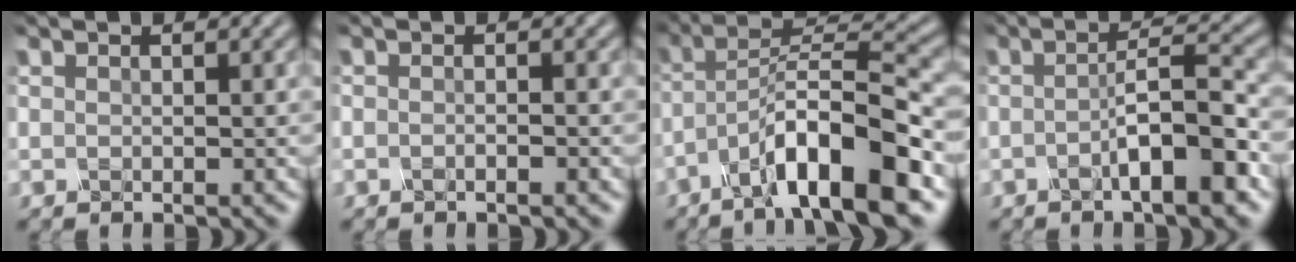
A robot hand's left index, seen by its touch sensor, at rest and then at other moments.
{"total": 1.0, "force": [-0.5, 0.4, 0.8], "torque": [-0.007, -0.005, -0.016]}
{"total": 10.3, "force": [-5.8, 2.3, 8.2], "torque": [-0.131, 0.021, -0.106]}
{"total": 5.6, "force": [-1.8, 1.1, 5.2], "torque": [-0.078, 0.011, -0.035]}